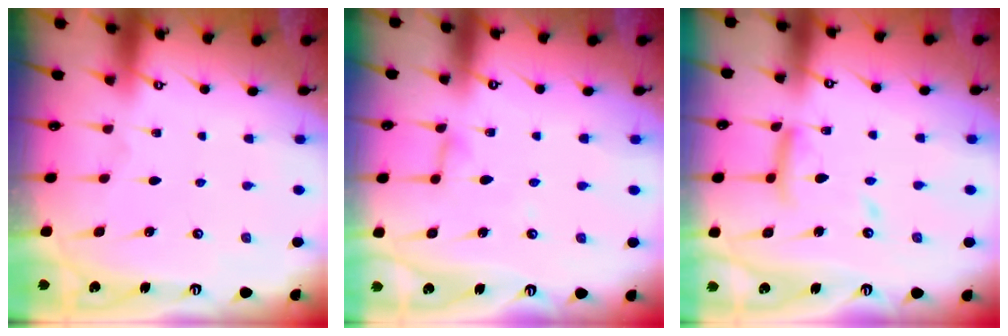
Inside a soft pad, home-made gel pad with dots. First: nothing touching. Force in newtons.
{"total": 3.6, "press": 3.6, "slide": 0.3}
{"total": 11.7, "press": 11.7, "slide": 1.2}